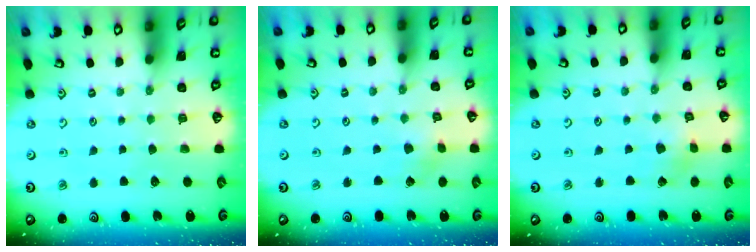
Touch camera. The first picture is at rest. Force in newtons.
{"total": 1.7, "press": 1.6, "slide": 0.2}
{"total": 2.6, "press": 2.6, "slide": 0.2}